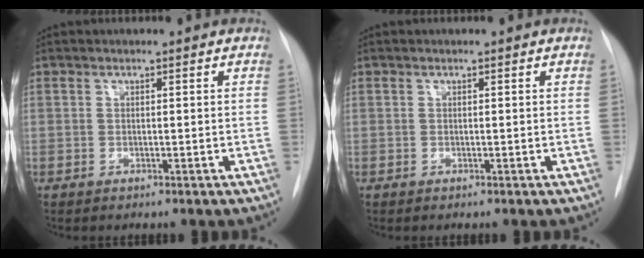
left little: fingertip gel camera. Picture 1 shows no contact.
{"total": 0.0}